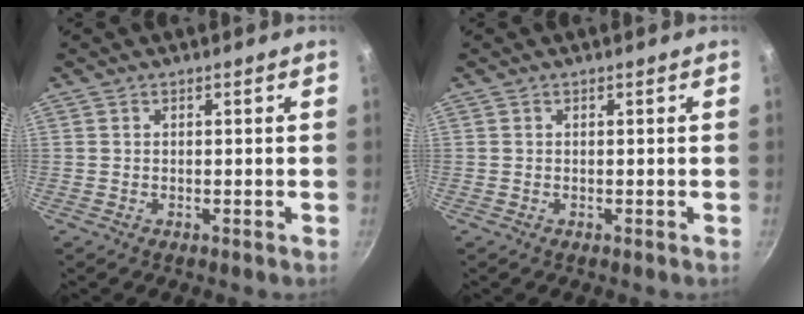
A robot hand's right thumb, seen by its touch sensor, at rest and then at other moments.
{"total": 0.0}